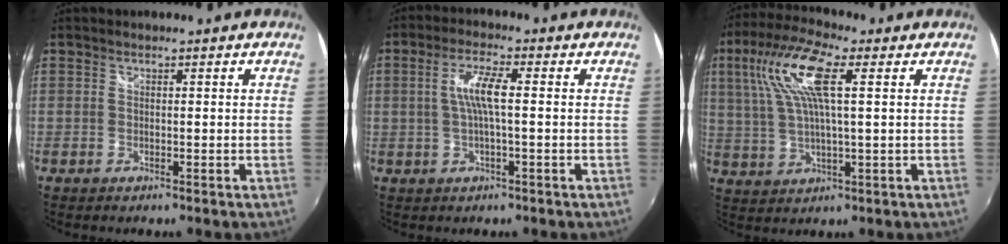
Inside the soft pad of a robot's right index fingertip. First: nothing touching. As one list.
[{"total": 6.0, "force": [-0.2, 0.7, 6.0], "torque": [-0.119, 0.007, -0.001]}, {"total": 12.9, "force": [4.1, 3.8, 11.6], "torque": [-0.231, 0.021, 0.079]}]